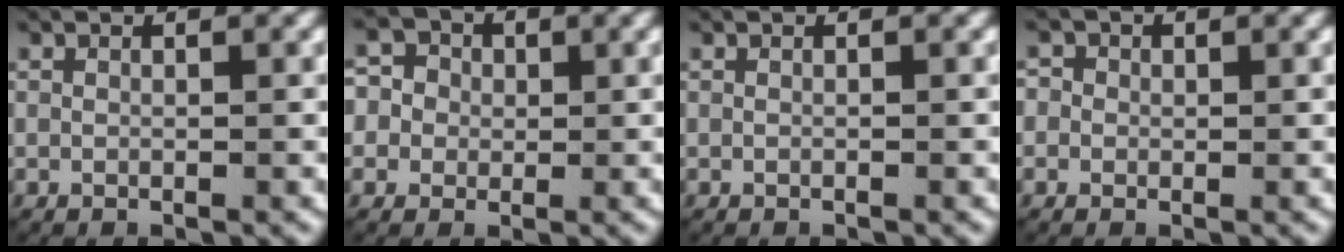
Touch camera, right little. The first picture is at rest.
{"total": 6.3, "force": [0.5, 5.9, 2.2], "torque": [-0.066, -0.005, -0.001]}
{"total": 0.0}
{"total": 2.1, "force": [0.1, 2.0, 0.4], "torque": [-0.010, 0.004, -0.006]}